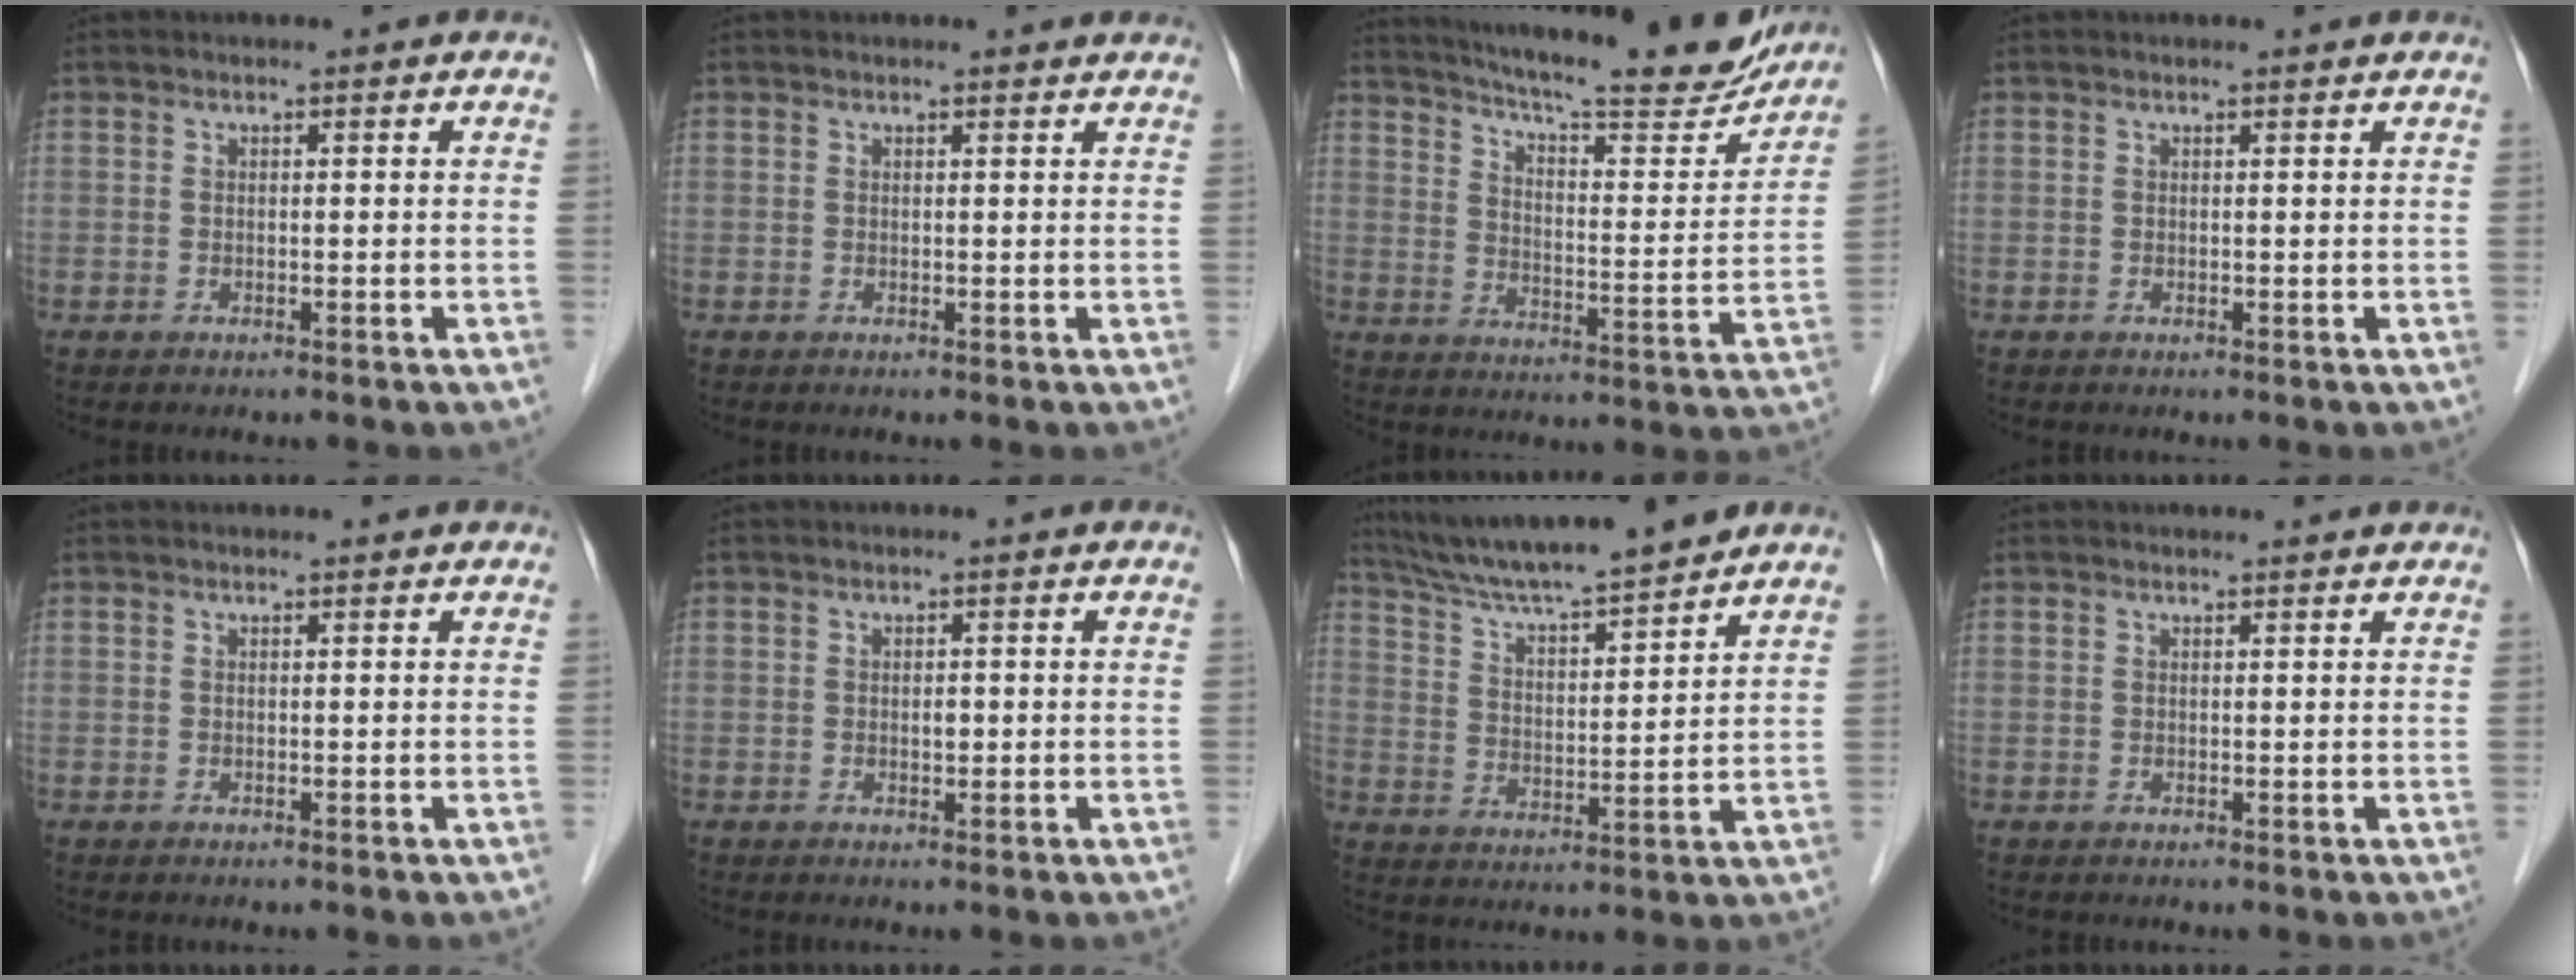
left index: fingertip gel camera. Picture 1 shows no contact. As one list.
[{"total": 1.5, "force": [1.5, 0.1, 0.2], "torque": [-0.012, -0.002, 0.014]}, {"total": 22.5, "force": [20.2, 2.4, 9.5], "torque": [-0.150, -0.035, 0.270]}, {"total": 0.9, "force": [0.9, -0.1, 0.1], "torque": [-0.011, 0.000, 0.011]}, {"total": 1.3, "force": [1.3, 0.0, 0.3], "torque": [-0.009, 0.006, 0.016]}, {"total": 0.9, "force": [0.1, 0.5, 0.7], "torque": [-0.011, 0.001, 0.001]}, {"total": 15.5, "force": [13.9, 0.4, 6.9], "torque": [-0.122, 0.012, 0.230]}, {"total": 3.0, "force": [2.9, 0.2, 0.6], "torque": [-0.010, 0.009, 0.030]}]